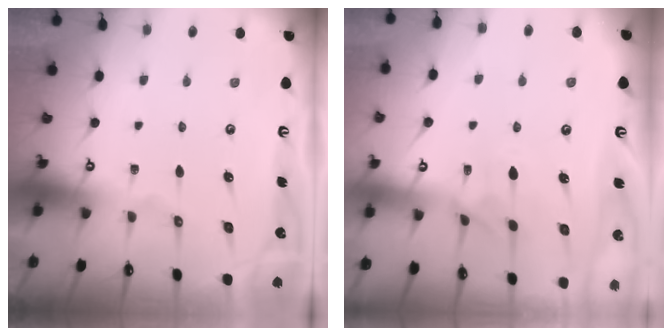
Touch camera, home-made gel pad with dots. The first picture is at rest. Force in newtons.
{"total": 1.2, "press": 0.7, "slide": 1.0}